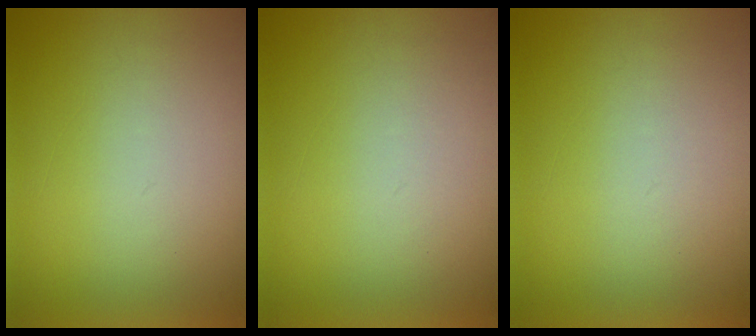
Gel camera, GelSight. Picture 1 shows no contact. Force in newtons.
{"total": 1.2}
{"total": 1.2}